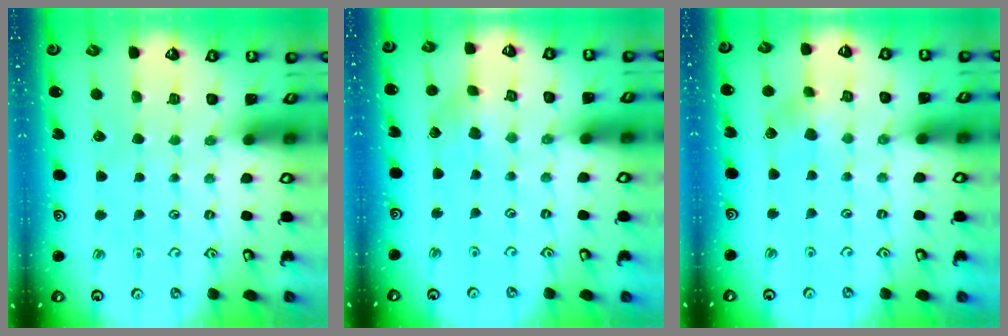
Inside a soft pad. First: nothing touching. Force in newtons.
{"total": 4.1, "press": 4.0, "slide": 0.4}
{"total": 5.0, "press": 5.0, "slide": 0.4}